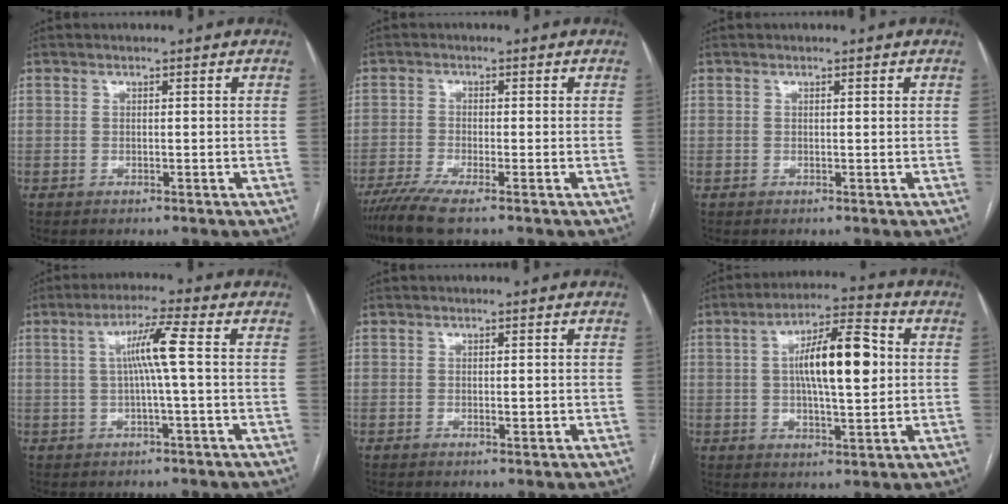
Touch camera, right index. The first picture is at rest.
{"total": 5.4, "force": [-4.1, -0.3, 3.5], "torque": [-0.066, -0.017, -0.079]}
{"total": 0.0}
{"total": 6.0, "force": [0.6, -0.7, 5.9], "torque": [-0.107, 0.010, 0.014]}
{"total": 1.2, "force": [-0.2, 0.3, 1.2], "torque": [-0.020, -0.002, 0.000]}
{"total": 12.5, "force": [1.7, 3.1, 12.0], "torque": [-0.207, 0.024, 0.024]}